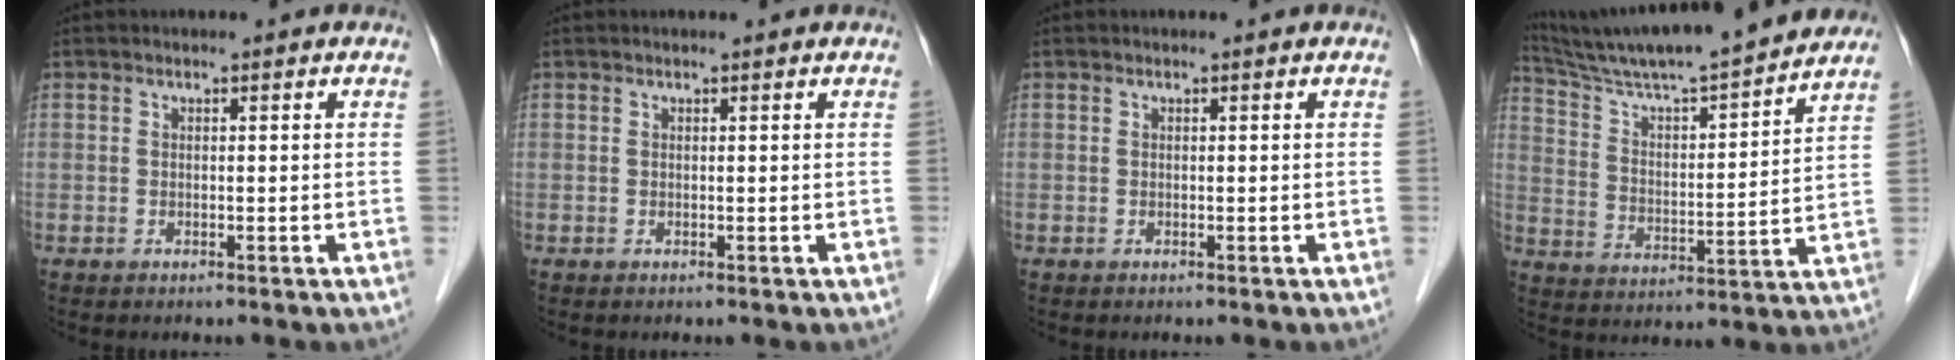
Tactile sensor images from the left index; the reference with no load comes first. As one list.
[{"total": 0.7, "force": [0.7, 0.1, 0.2], "torque": [-0.009, 0.004, 0.008]}, {"total": 0.0}, {"total": 20.3, "force": [18.3, 0.3, 8.7], "torque": [-0.156, 0.006, 0.287]}]